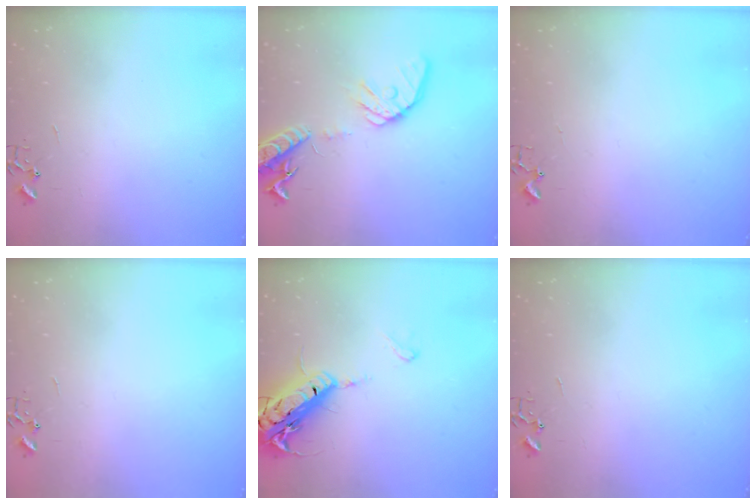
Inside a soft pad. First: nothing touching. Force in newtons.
{"total": 16.0, "press": 15.8, "slide": 2.5}
{"total": 1.7, "press": 1.6, "slide": 0.2}
{"total": 0.0}
{"total": 20.3, "press": 19.9, "slide": 3.9}
{"total": 0.0}